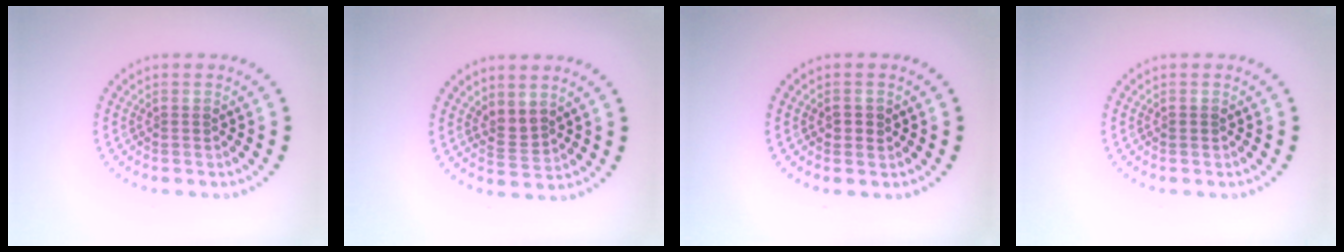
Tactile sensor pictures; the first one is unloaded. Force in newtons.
{"total": 1.9, "press": 1.5, "slide": 1.1}
{"total": 1.1, "press": 1.1, "slide": 0.2}
{"total": 0.5, "press": 0.5, "slide": 0.1}